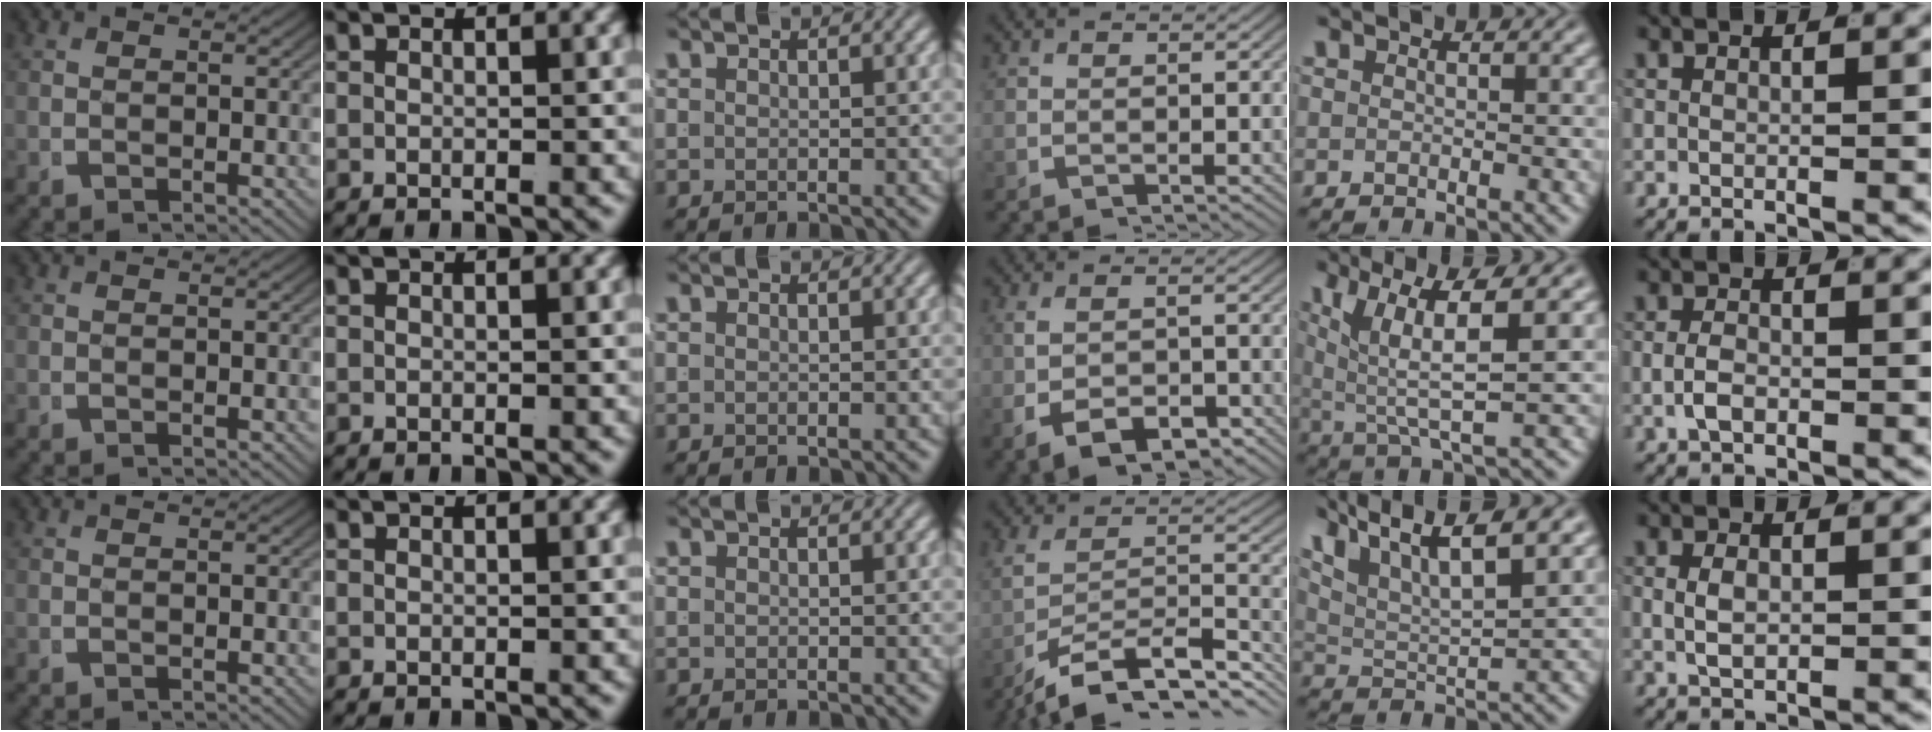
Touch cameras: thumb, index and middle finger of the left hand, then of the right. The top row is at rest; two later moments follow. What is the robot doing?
{"motion": "lift_and_place", "object": "jacket"}